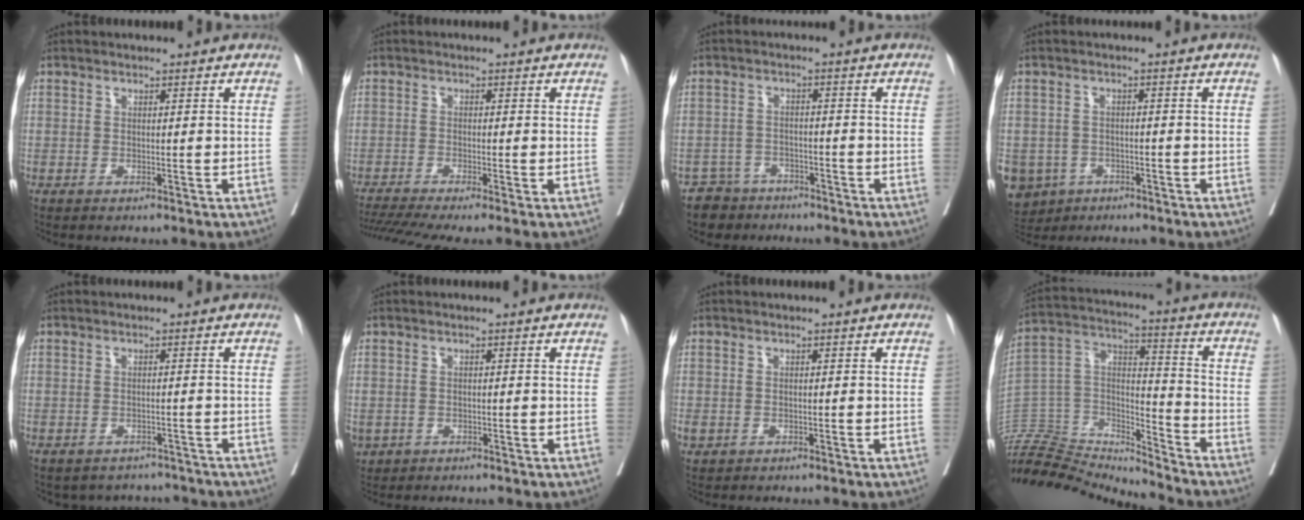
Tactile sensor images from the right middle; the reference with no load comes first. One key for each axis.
{"total": 7.1, "fx": -5.3, "fy": 0.0, "fz": 4.6, "tx": -0.082, "ty": -0.009, "tz": -0.092}
{"total": 4.6, "fx": -3.5, "fy": 2.9, "fz": -0.6, "tx": 0.016, "ty": 0.006, "tz": -0.060}
{"total": 10.7, "fx": -5.7, "fy": 8.6, "fz": 2.9, "tx": -0.085, "ty": -0.003, "tz": -0.079}
{"total": 5.8, "fx": -5.1, "fy": 2.6, "fz": 0.1, "tx": 0.009, "ty": 0.021, "tz": -0.062}
{"total": 4.9, "fx": -2.0, "fy": 4.0, "fz": 1.9, "tx": -0.057, "ty": -0.005, "tz": -0.024}
{"total": 2.9, "fx": -1.1, "fy": 2.2, "fz": 1.5, "tx": -0.039, "ty": -0.002, "tz": -0.011}
{"total": 18.2, "fx": -17.8, "fy": 1.8, "fz": 3.3, "tx": -0.053, "ty": 0.053, "tz": -0.318}